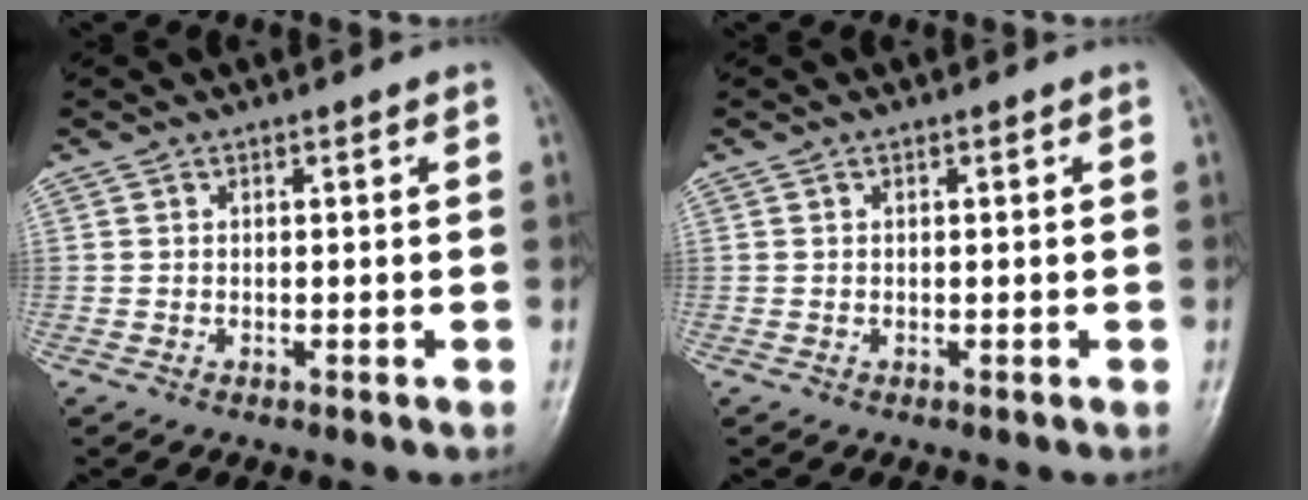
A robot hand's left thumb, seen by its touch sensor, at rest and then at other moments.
{"total": 0.0}